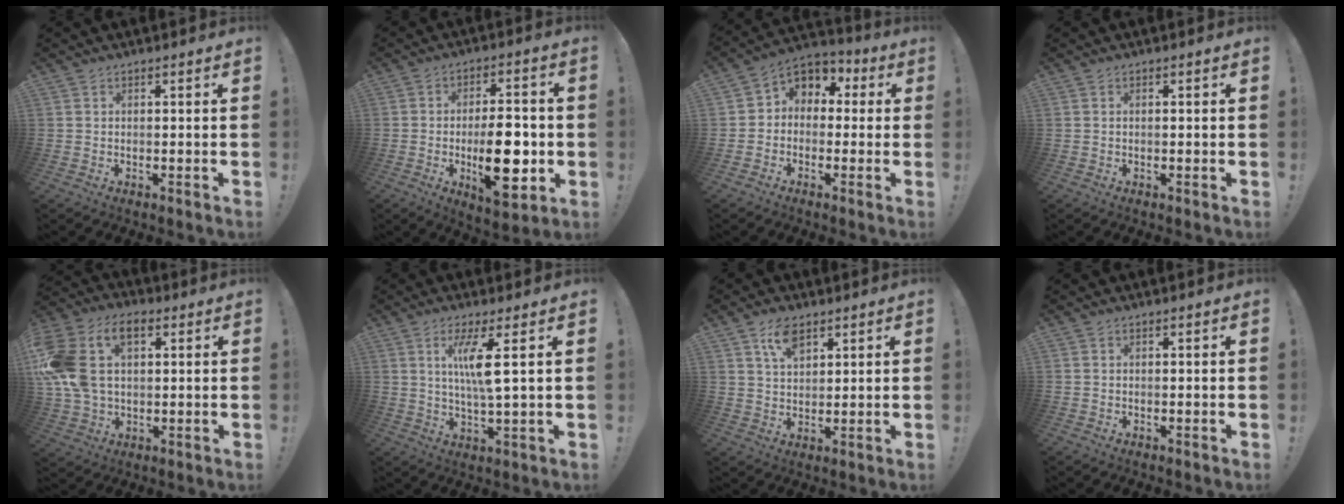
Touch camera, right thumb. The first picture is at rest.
{"total": 16.8, "force": [-3.6, 7.0, 14.8], "torque": [-0.240, 0.006, -0.052]}
{"total": 5.4, "force": [-0.8, 5.0, 1.8], "torque": [-0.031, 0.005, -0.008]}
{"total": 0.6, "force": [-0.3, 0.1, 0.5], "torque": [-0.018, 0.004, -0.003]}
{"total": 19.2, "force": [5.4, 11.8, 14.1], "torque": [-0.280, -0.014, 0.093]}
{"total": 9.4, "force": [2.9, 0.7, 8.9], "torque": [-0.164, -0.003, 0.044]}
{"total": 7.2, "force": [4.3, 3.8, 4.3], "torque": [-0.074, -0.011, 0.078]}
{"total": 0.0}